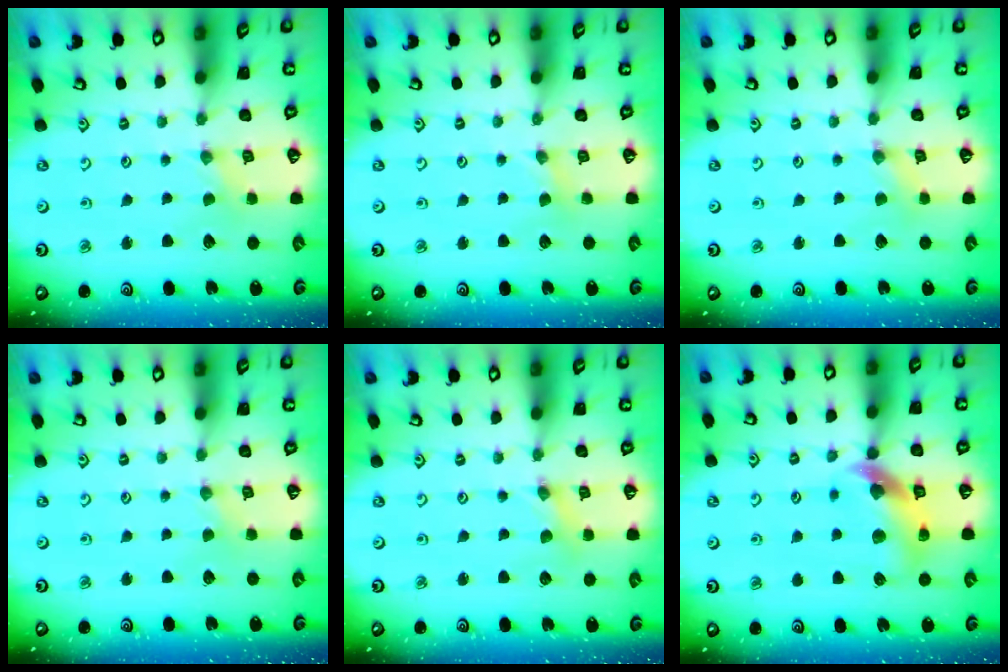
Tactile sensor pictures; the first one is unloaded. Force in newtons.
{"total": 1.1, "press": 1.1, "slide": 0.2}
{"total": 1.8, "press": 1.8, "slide": 0.4}
{"total": 1.2, "press": 1.2, "slide": 0.3}
{"total": 1.5, "press": 1.5, "slide": 0.0}
{"total": 11.7, "press": 11.6, "slide": 1.8}